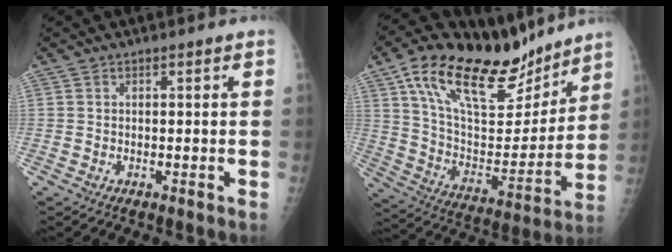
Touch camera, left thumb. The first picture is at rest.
{"total": 26.5, "force": [17.9, 10.8, 16.2], "torque": [-0.232, -0.049, 0.306]}